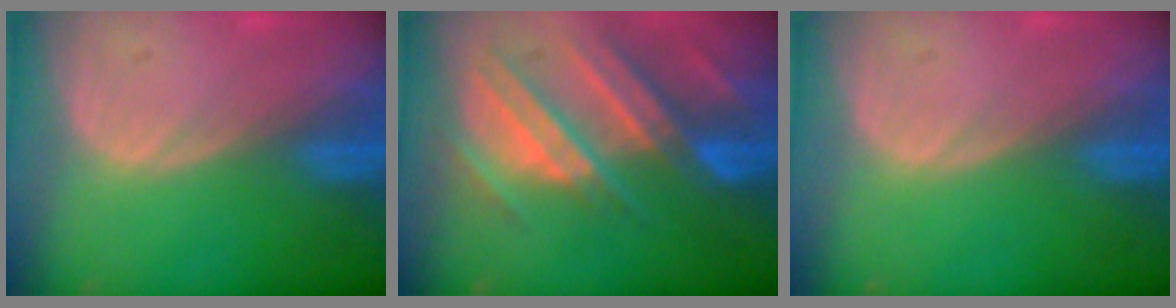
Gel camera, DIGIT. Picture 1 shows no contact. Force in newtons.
{"total": 11.0, "press": 9.8, "slide": 5.0}
{"total": 0.0}